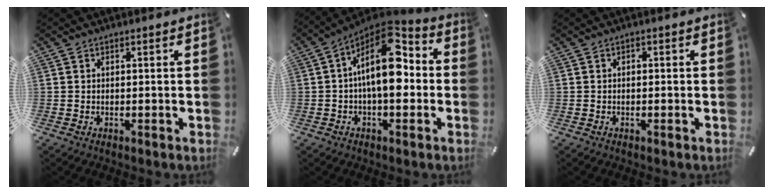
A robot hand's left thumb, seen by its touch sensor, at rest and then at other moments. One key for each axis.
{"total": 16.1, "fx": 1.5, "fy": 8.2, "fz": 13.7, "tx": -0.242, "ty": -0.027, "tz": 0.022}
{"total": 0.5, "fx": -0.2, "fy": 0.3, "fz": 0.3, "tx": -0.006, "ty": 0.001, "tz": -0.005}